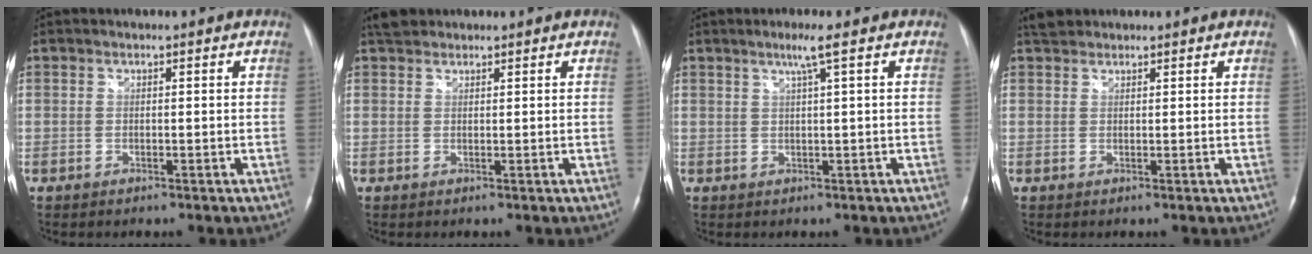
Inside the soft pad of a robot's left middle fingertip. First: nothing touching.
{"total": 2.3, "force": [2.0, 1.0, 0.3], "torque": [-0.011, 0.016, 0.034]}
{"total": 2.9, "force": [1.4, -0.7, 2.4], "torque": [-0.048, -0.002, 0.027]}
{"total": 2.0, "force": [1.8, 0.8, 0.1], "torque": [-0.007, 0.015, 0.032]}